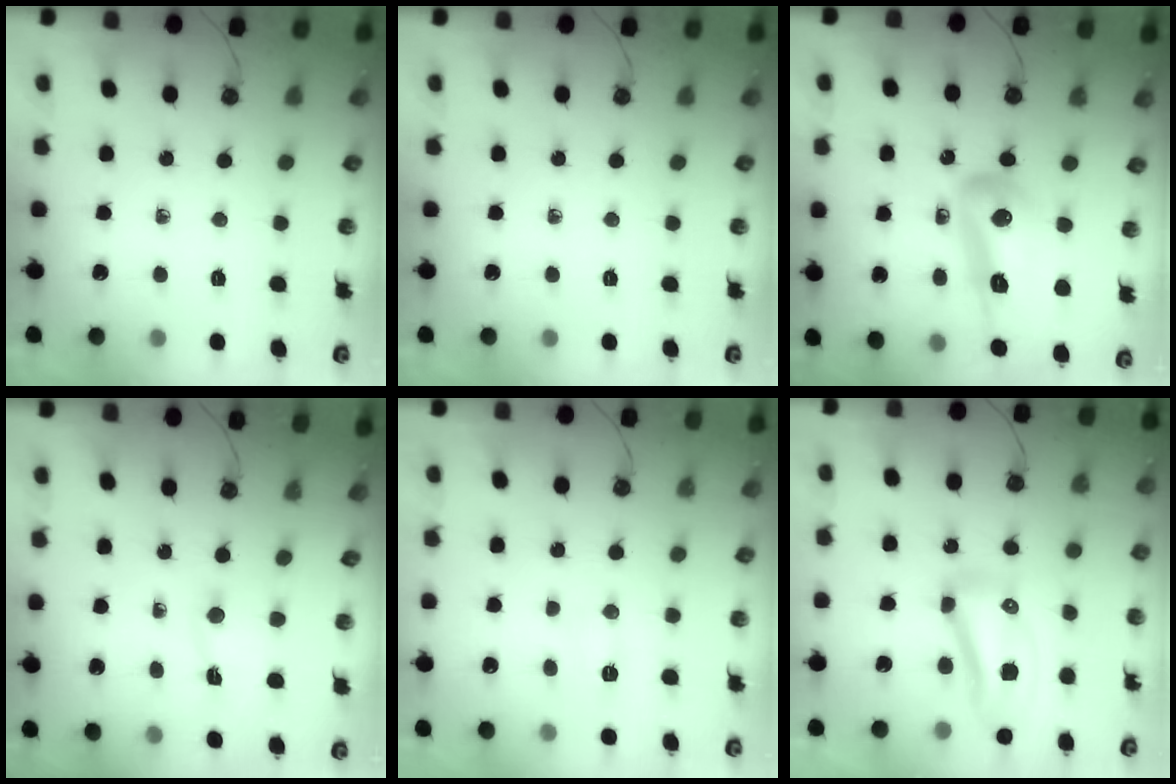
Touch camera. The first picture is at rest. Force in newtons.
{"total": 0.0}
{"total": 15.4, "press": 15.3, "slide": 1.9}
{"total": 2.7, "press": 2.7, "slide": 0.3}
{"total": 6.7, "press": 6.7, "slide": 0.6}
{"total": 11.5, "press": 11.4, "slide": 1.3}